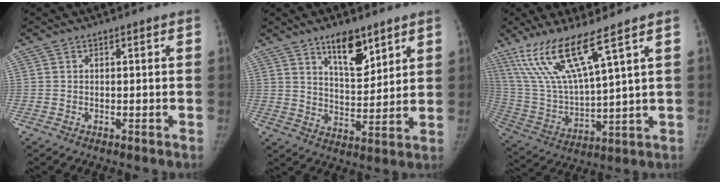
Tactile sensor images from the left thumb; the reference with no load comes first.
{"total": 9.7, "force": [6.3, 4.0, 6.2], "torque": [-0.074, -0.047, 0.109]}
{"total": 15.2, "force": [9.6, 1.8, 11.7], "torque": [-0.249, -0.045, 0.202]}